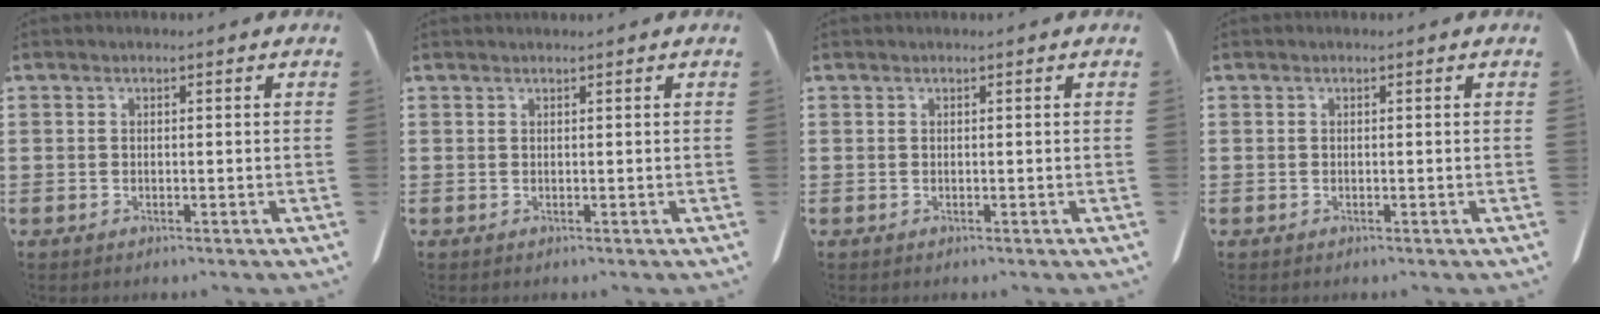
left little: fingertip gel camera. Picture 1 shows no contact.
{"total": 0.5, "force": [0.5, -0.1, 0.1], "torque": [-0.003, 0.000, 0.010]}
{"total": 0.0}
{"total": 0.0}